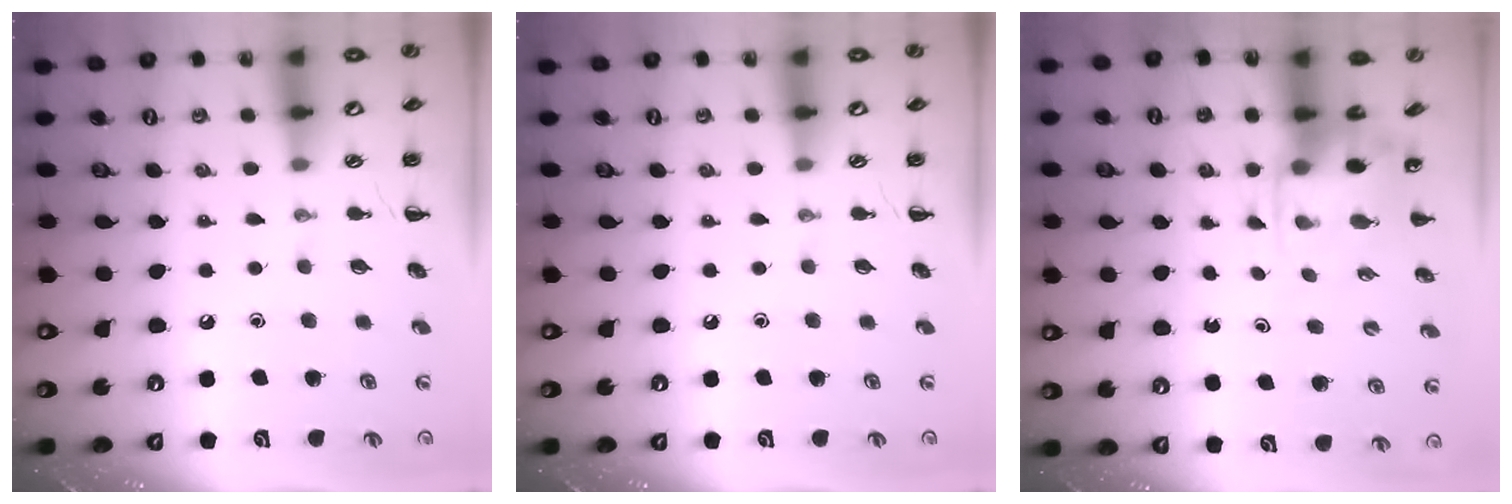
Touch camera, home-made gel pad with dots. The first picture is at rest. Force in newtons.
{"total": 0.0}
{"total": 4.3, "press": 4.3, "slide": 0.4}